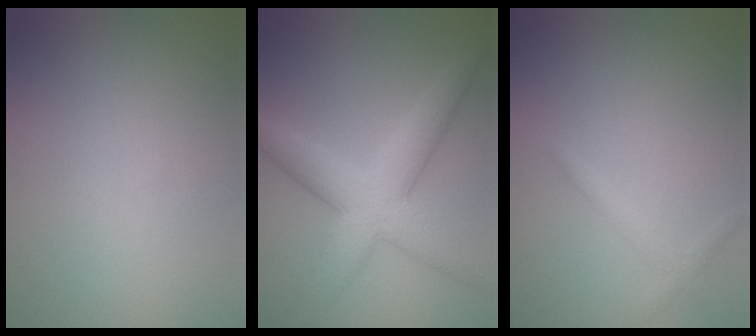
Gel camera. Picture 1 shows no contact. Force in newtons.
{"total": 6.5, "press": 6.5, "slide": 0.3}
{"total": 1.1, "press": 1.1, "slide": 0.0}